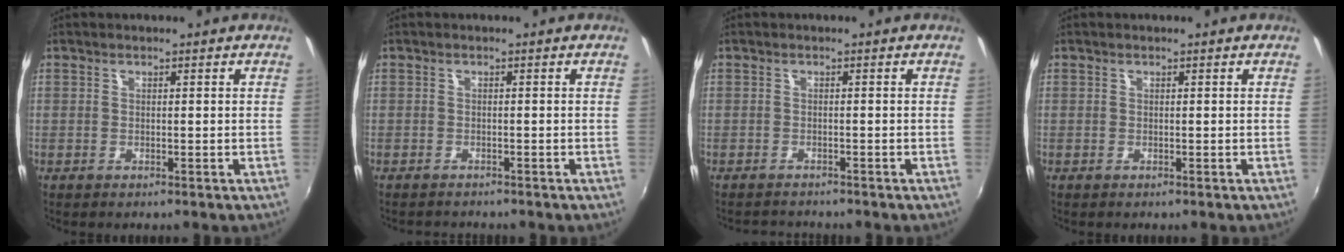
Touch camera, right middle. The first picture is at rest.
{"total": 2.0, "force": [-1.9, 0.3, 0.3], "torque": [-0.013, -0.008, -0.030]}
{"total": 2.7, "force": [-2.7, 0.4, 0.4], "torque": [-0.017, -0.007, -0.044]}
{"total": 0.0}